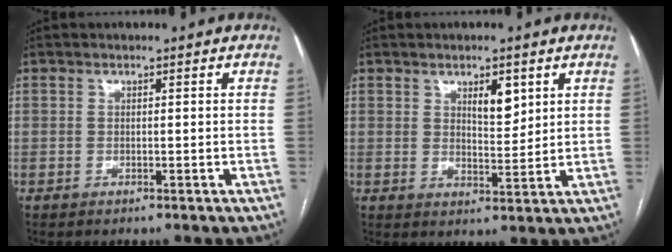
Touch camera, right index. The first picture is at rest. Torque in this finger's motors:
{"motor_torque": [0.51, 0.47, 0.07, 0.07]}